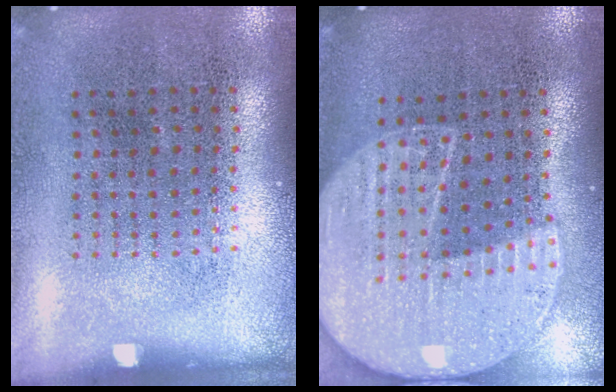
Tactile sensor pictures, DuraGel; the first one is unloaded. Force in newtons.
{"total": 2.1, "press": 1.8, "slide": 1.0}